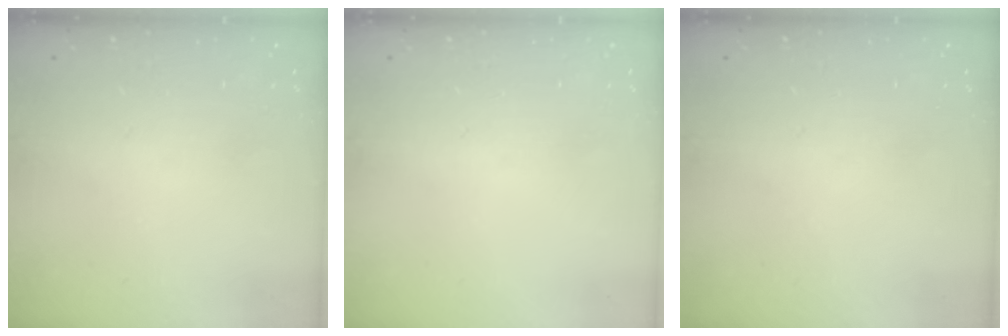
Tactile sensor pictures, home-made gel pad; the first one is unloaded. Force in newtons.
{"total": 0.0}
{"total": 0.0}